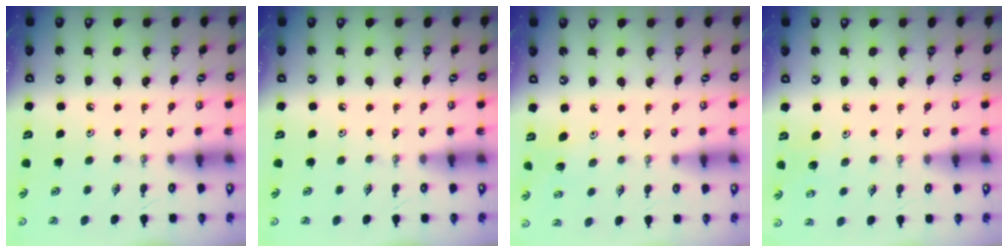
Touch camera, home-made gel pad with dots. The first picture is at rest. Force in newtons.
{"total": 0.0}
{"total": 2.9, "press": 2.8, "slide": 0.8}
{"total": 4.2, "press": 4.1, "slide": 0.9}